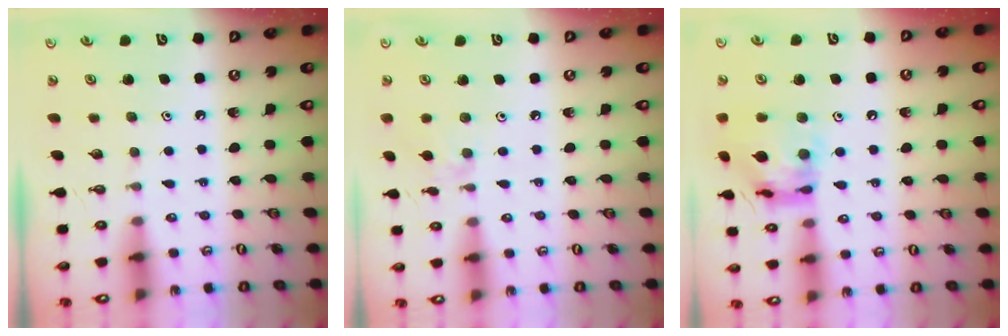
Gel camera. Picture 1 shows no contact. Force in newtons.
{"total": 2.5, "press": 2.5, "slide": 0.5}
{"total": 14.9, "press": 14.9, "slide": 1.3}